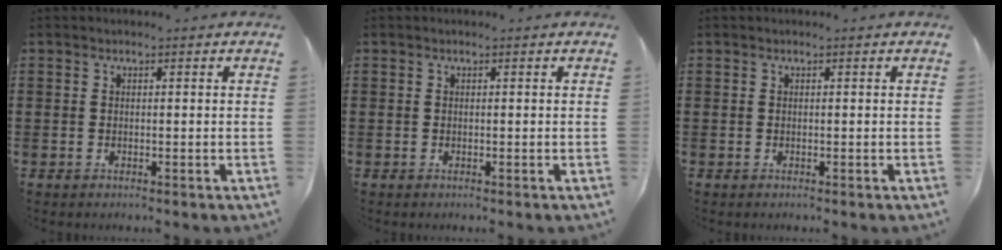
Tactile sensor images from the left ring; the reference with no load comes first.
{"total": 0.0}
{"total": 0.0}